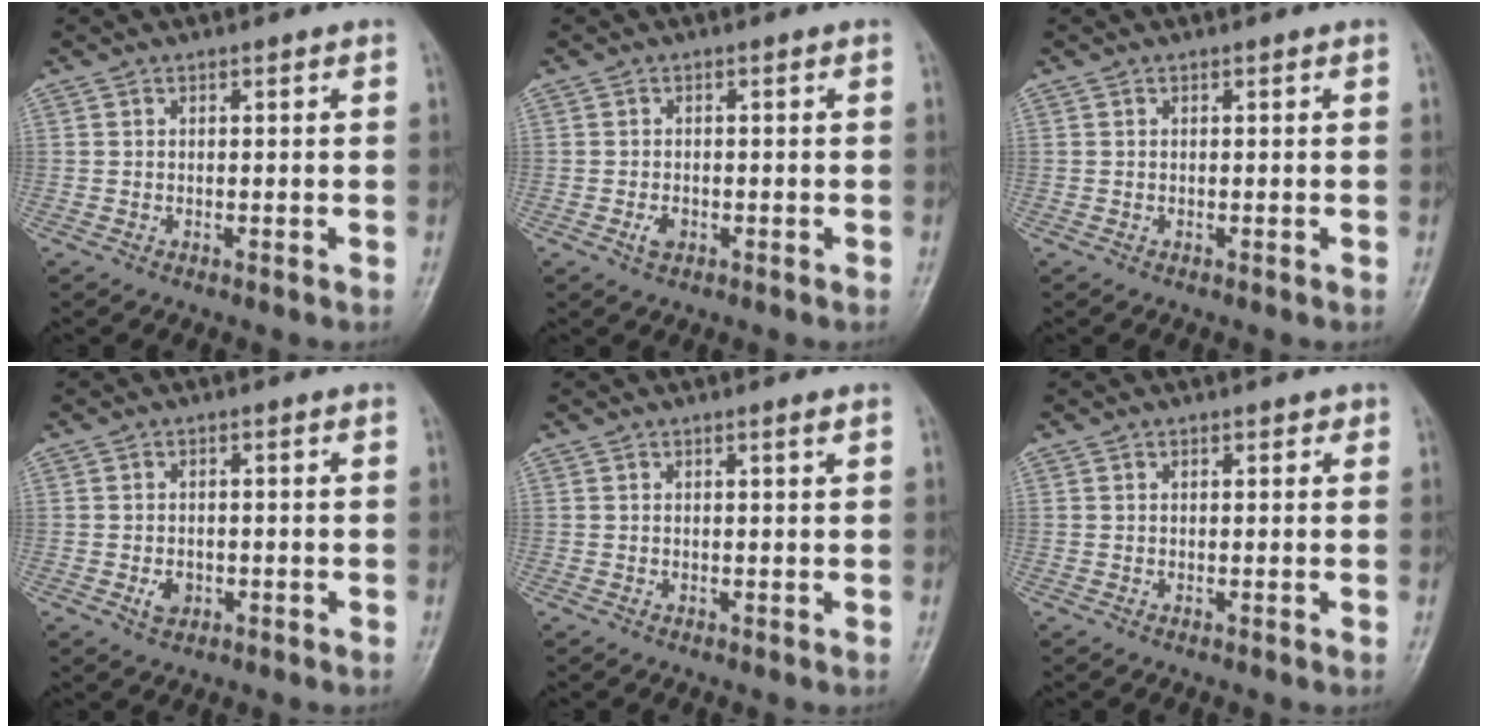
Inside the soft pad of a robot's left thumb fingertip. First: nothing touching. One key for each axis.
{"total": 1.9, "fx": -0.7, "fy": 1.2, "fz": 1.2, "tx": -0.021, "ty": 0.002, "tz": -0.012}
{"total": 0.0}
{"total": 2.4, "fx": -0.7, "fy": 1.8, "fz": 1.5, "tx": -0.019, "ty": 0.001, "tz": -0.007}
{"total": 1.0, "fx": 0.6, "fy": -0.1, "fz": 0.8, "tx": -0.014, "ty": -0.004, "tz": 0.011}
{"total": 1.2, "fx": 0.8, "fy": 0.6, "fz": 0.6, "tx": -0.001, "ty": -0.002, "tz": 0.007}